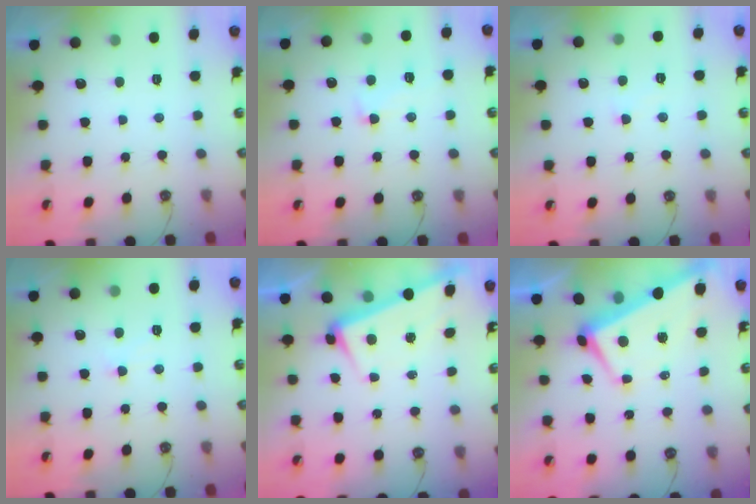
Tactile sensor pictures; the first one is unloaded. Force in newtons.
{"total": 2.4, "press": 1.7, "slide": 1.6}
{"total": 5.4, "press": 5.4, "slide": 0.4}
{"total": 1.5, "press": 1.4, "slide": 0.4}
{"total": 3.1, "press": 3.0, "slide": 1.0}
{"total": 1.1, "press": 0.4, "slide": 1.0}